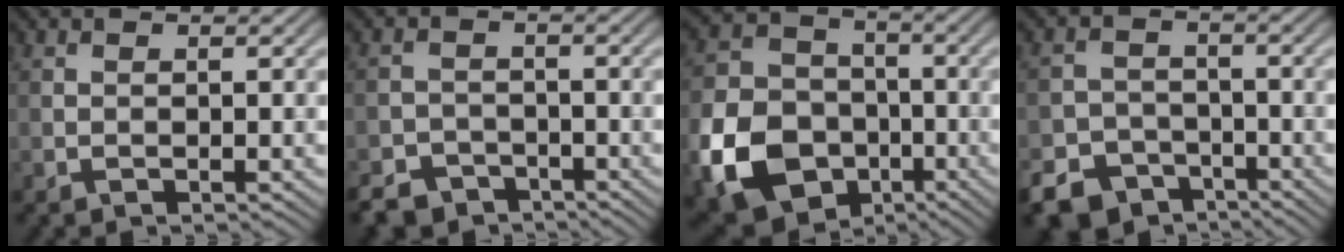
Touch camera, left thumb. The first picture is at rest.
{"total": 4.9, "force": [-3.9, 2.7, 1.1], "torque": [-0.017, -0.002, -0.071]}
{"total": 14.1, "force": [-5.3, 10.8, 7.3], "torque": [-0.188, -0.038, -0.110]}
{"total": 8.2, "force": [-5.9, 5.3, 2.2], "torque": [-0.042, -0.014, -0.100]}